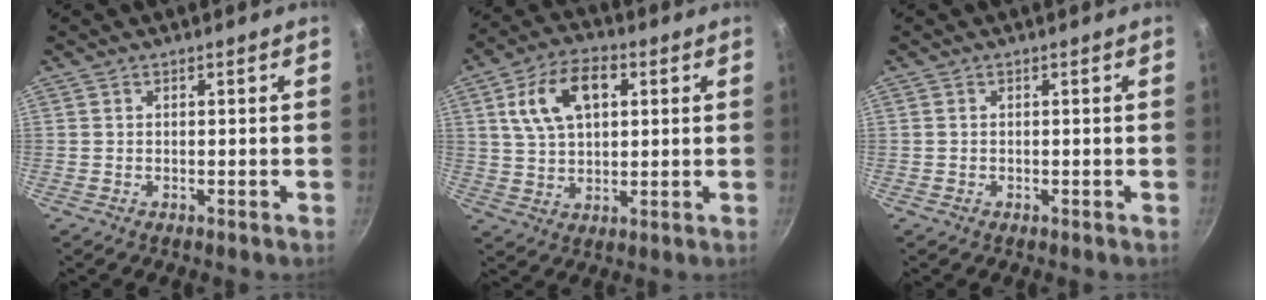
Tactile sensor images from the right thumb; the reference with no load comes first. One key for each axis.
{"total": 12.4, "fx": 3.7, "fy": 7.6, "fz": 9.1, "tx": -0.140, "ty": 0.009, "tz": 0.060}
{"total": 0.0}